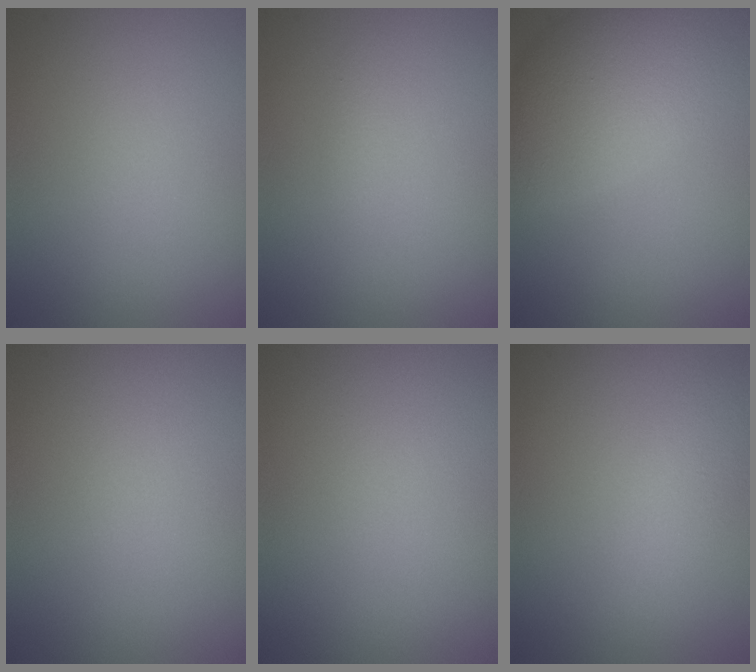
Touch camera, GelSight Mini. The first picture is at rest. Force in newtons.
{"total": 0.6, "press": 0.6, "slide": 0.0}
{"total": 8.1, "press": 8.1, "slide": 0.3}
{"total": 0.0}
{"total": 0.0}
{"total": 2.4, "press": 2.4, "slide": 0.1}